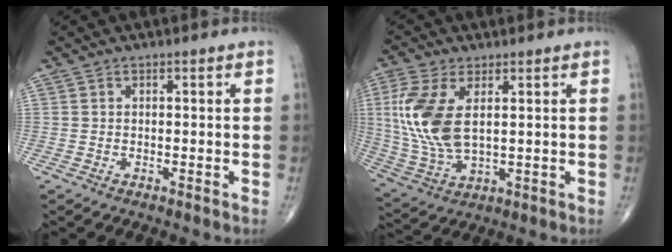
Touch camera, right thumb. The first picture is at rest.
{"total": 13.3, "force": [2.7, 6.7, 11.2], "torque": [-0.260, -0.010, 0.064]}